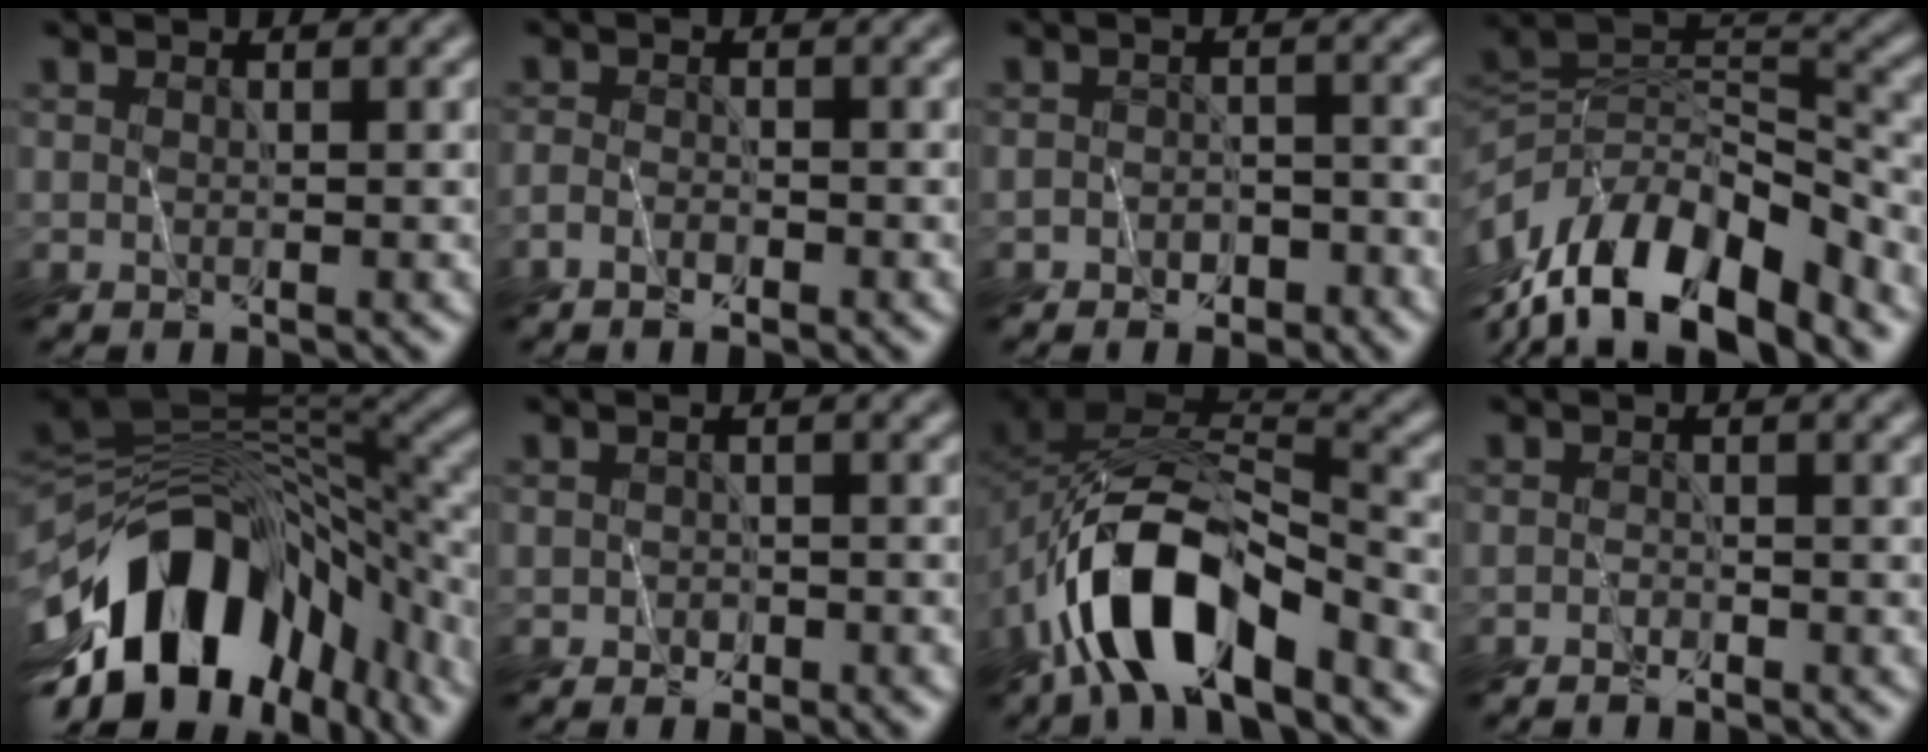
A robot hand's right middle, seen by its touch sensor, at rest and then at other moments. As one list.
[{"total": 1.6, "force": [-1.5, 0.2, 0.5], "torque": [-0.014, -0.004, -0.034]}, {"total": 2.2, "force": [-1.9, 0.8, 0.8], "torque": [-0.011, -0.003, -0.037]}, {"total": 12.6, "force": [-8.4, 5.1, 8.0], "torque": [-0.157, 0.013, -0.146]}, {"total": 15.2, "force": [-7.6, 7.2, 11.1], "torque": [-0.187, 0.000, -0.122]}, {"total": 1.2, "force": [-0.9, 0.5, 0.5], "torque": [-0.010, -0.008, -0.019]}, {"total": 10.1, "force": [-6.1, 4.1, 6.9], "torque": [-0.126, 0.003, -0.115]}, {"total": 1.2, "force": [-1.2, -0.3, -0.3], "torque": [0.002, -0.001, -0.027]}]